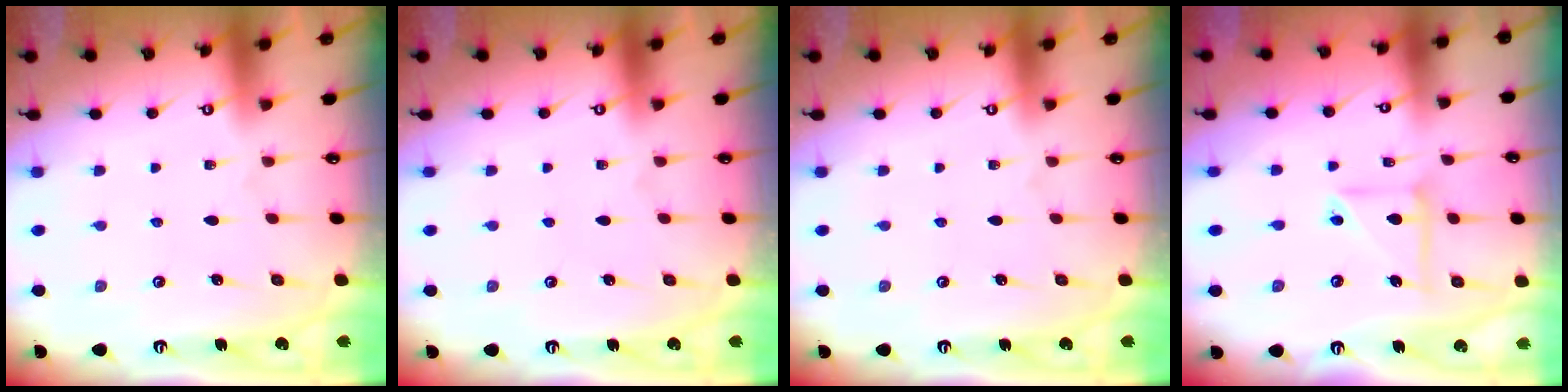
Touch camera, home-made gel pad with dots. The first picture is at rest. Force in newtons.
{"total": 0.0}
{"total": 0.0}
{"total": 10.1, "press": 10.0, "slide": 1.1}